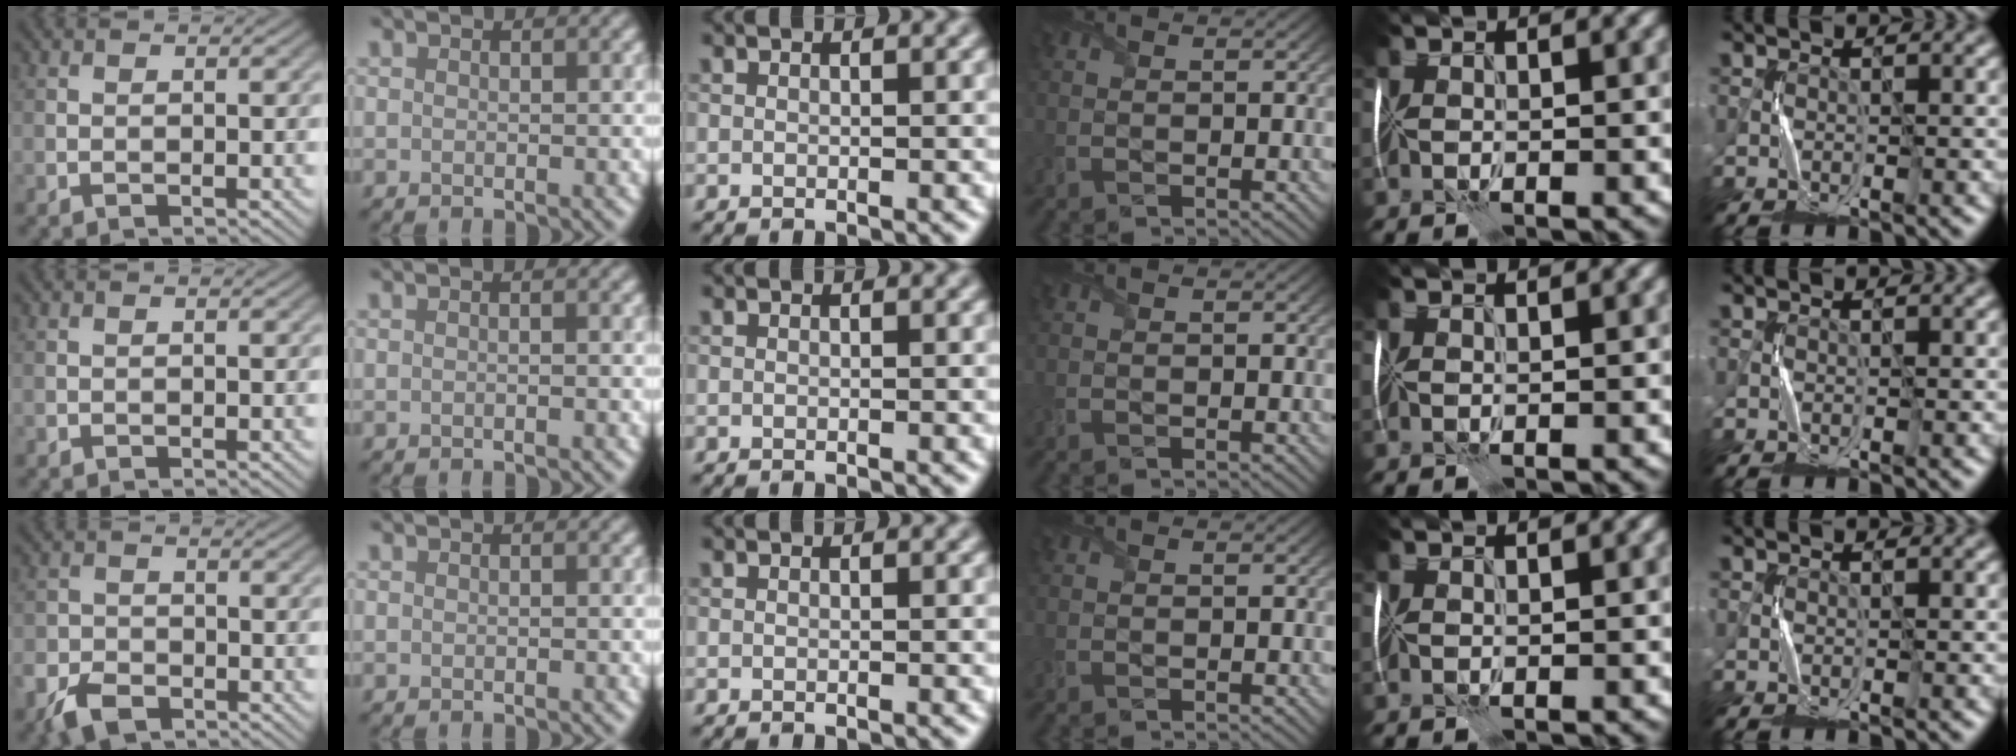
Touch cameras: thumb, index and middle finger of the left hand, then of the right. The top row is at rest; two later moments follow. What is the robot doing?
{"motion": "fold", "object": "plastic wrap"}